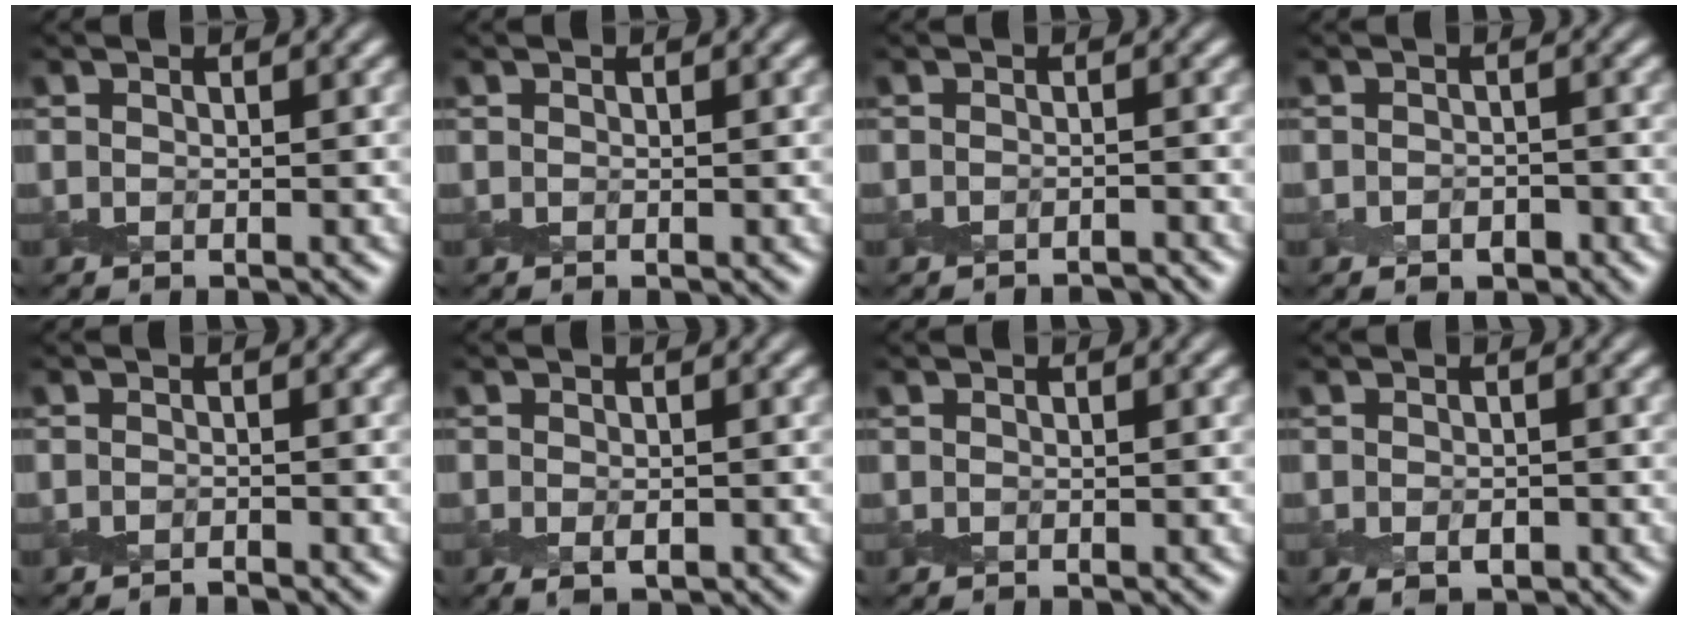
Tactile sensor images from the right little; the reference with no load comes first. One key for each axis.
{"total": 0.0}
{"total": 2.0, "fx": -2.0, "fy": 0.1, "fz": 0.4, "tx": 0.002, "ty": -0.001, "tz": -0.030}
{"total": 1.8, "fx": -1.1, "fy": 1.1, "fz": 0.9, "tx": -0.013, "ty": 0.000, "tz": -0.017}
{"total": 1.0, "fx": -1.0, "fy": 0.0, "fz": 0.3, "tx": -0.001, "ty": 0.000, "tz": -0.022}
{"total": 1.5, "fx": -0.3, "fy": 0.7, "fz": 1.2, "tx": -0.023, "ty": -0.006, "tz": -0.002}
{"total": 0.0}
{"total": 1.7, "fx": -0.6, "fy": 1.0, "fz": 1.2, "tx": -0.021, "ty": -0.005, "tz": -0.007}